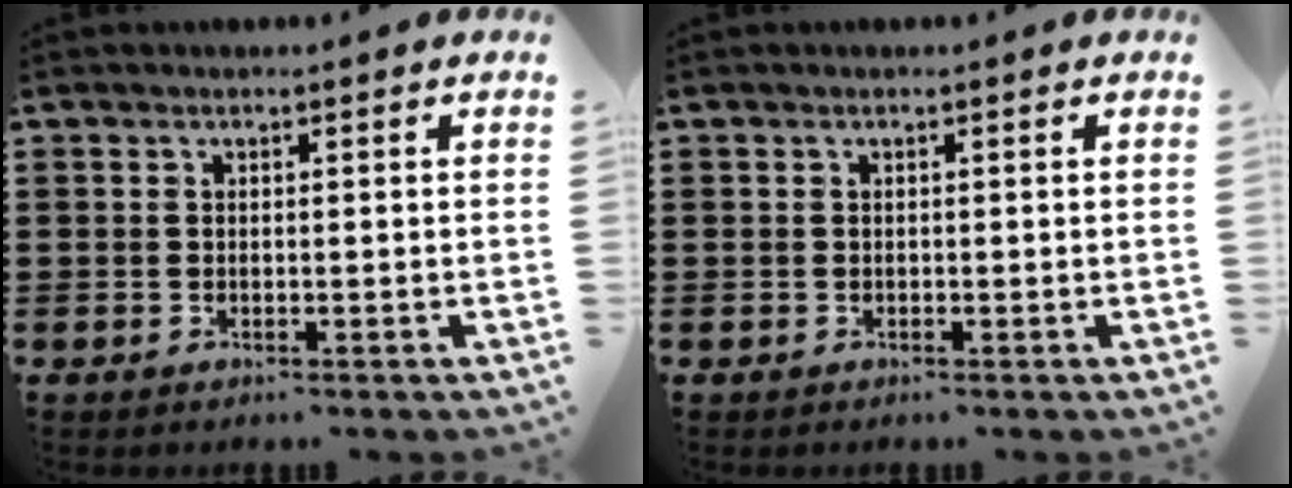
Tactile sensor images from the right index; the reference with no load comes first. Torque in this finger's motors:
{"motor_torque": [-0.22, 0.24, 0.00, 0.00]}